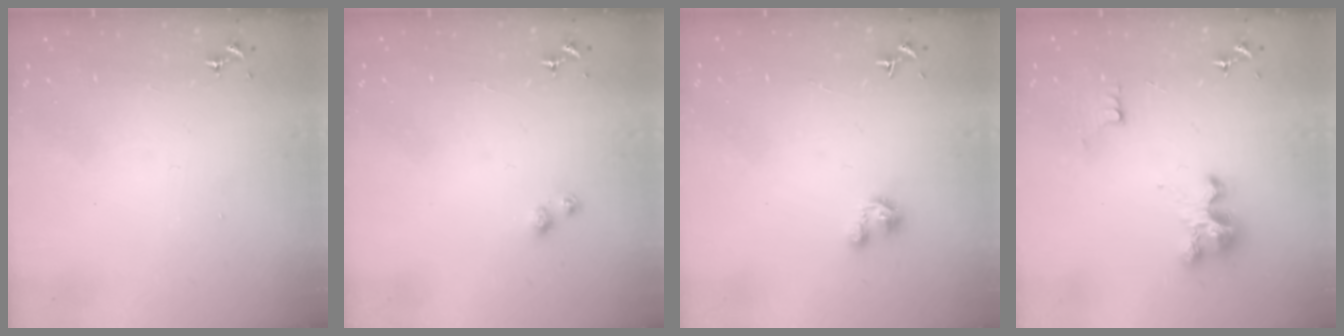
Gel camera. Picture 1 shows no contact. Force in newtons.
{"total": 2.8, "press": 2.8, "slide": 0.4}
{"total": 3.0, "press": 2.9, "slide": 0.3}
{"total": 9.2, "press": 9.2, "slide": 0.3}